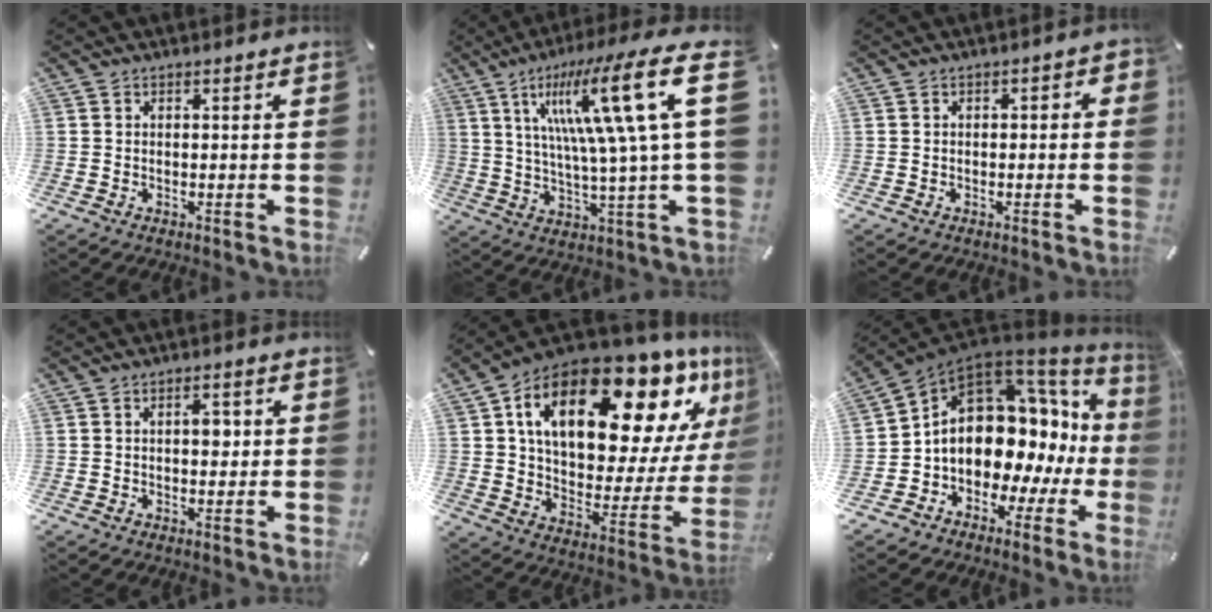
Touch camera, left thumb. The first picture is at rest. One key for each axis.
{"total": 24.5, "fx": 6.8, "fy": 4.3, "fz": 23.1, "tx": -0.376, "ty": -0.029, "tz": 0.091}
{"total": 1.6, "fx": -1.0, "fy": 0.8, "fz": 0.9, "tx": -0.016, "ty": 0.007, "tz": -0.020}
{"total": 3.8, "fx": 0.6, "fy": 2.0, "fz": 3.1, "tx": -0.039, "ty": 0.000, "tz": 0.002}
{"total": 26.6, "fx": 14.4, "fy": 12.4, "fz": 18.6, "tx": -0.297, "ty": -0.091, "tz": 0.242}
{"total": 16.2, "fx": 1.5, "fy": 12.0, "fz": 10.8, "tx": -0.184, "ty": -0.029, "tz": 0.033}